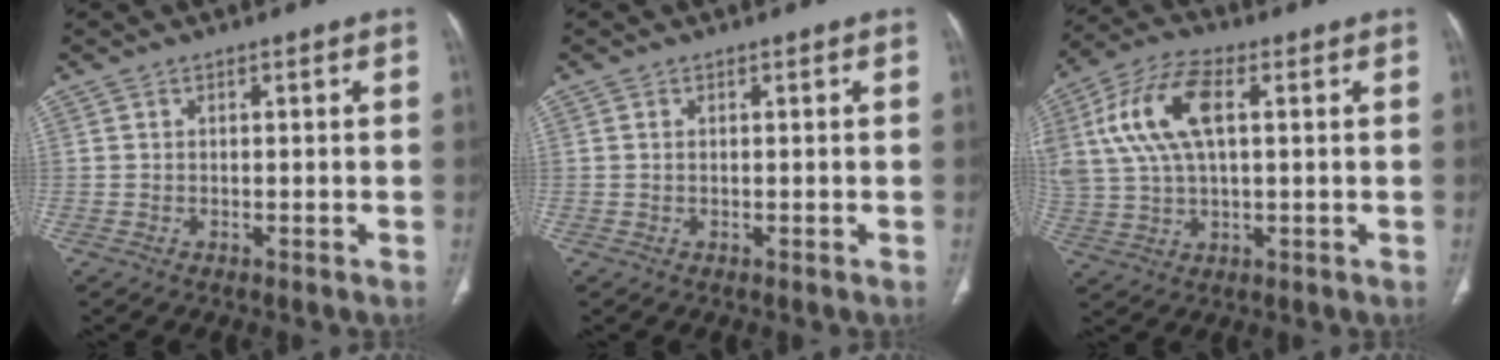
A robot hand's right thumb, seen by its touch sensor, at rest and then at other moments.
{"total": 0.0}
{"total": 14.3, "force": [3.5, 7.1, 12.0], "torque": [-0.262, 0.018, 0.069]}